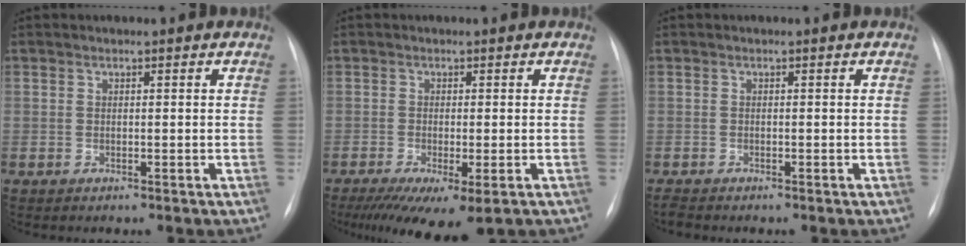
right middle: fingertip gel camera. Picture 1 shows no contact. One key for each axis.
{"total": 9.4, "fx": -5.9, "fy": 2.4, "fz": 7.0, "tx": -0.105, "ty": -0.025, "tz": -0.092}
{"total": 0.0}